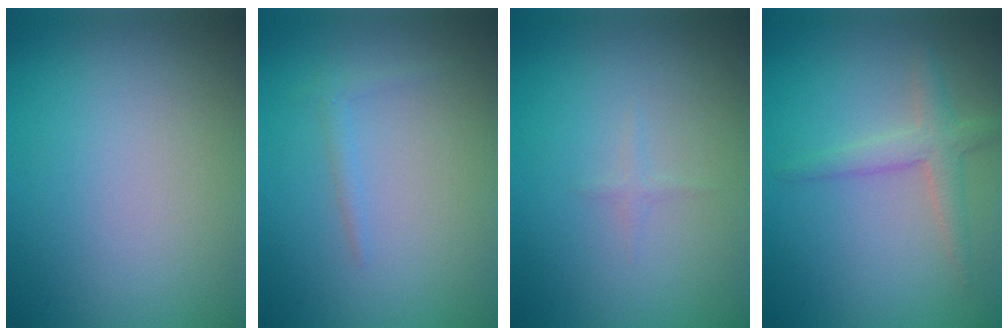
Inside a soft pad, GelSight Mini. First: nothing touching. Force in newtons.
{"total": 0.9, "press": 0.9, "slide": 0.0}
{"total": 0.6, "press": 0.6, "slide": 0.0}
{"total": 2.5, "press": 2.5, "slide": 0.2}